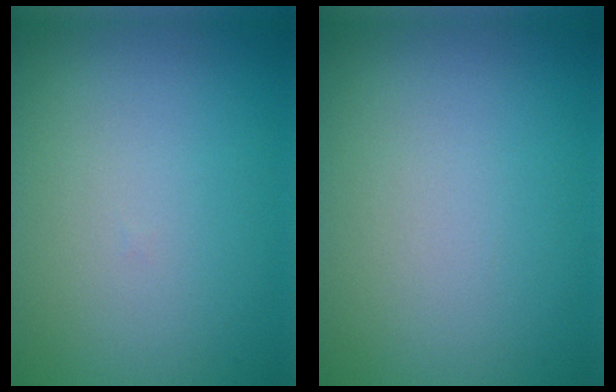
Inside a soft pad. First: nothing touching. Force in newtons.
{"total": 0.0}